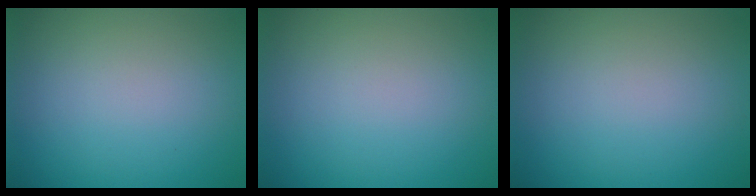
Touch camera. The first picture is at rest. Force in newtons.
{"total": 0.0}
{"total": 0.0}